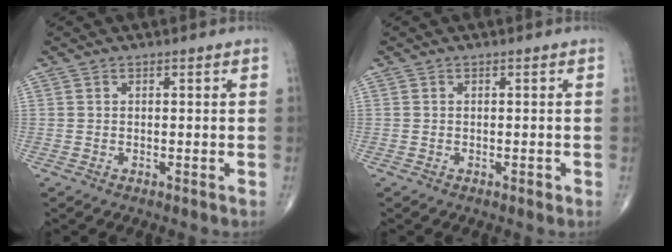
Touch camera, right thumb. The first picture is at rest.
{"total": 0.7, "force": [-0.4, 0.3, 0.5], "torque": [-0.004, 0.000, -0.006]}